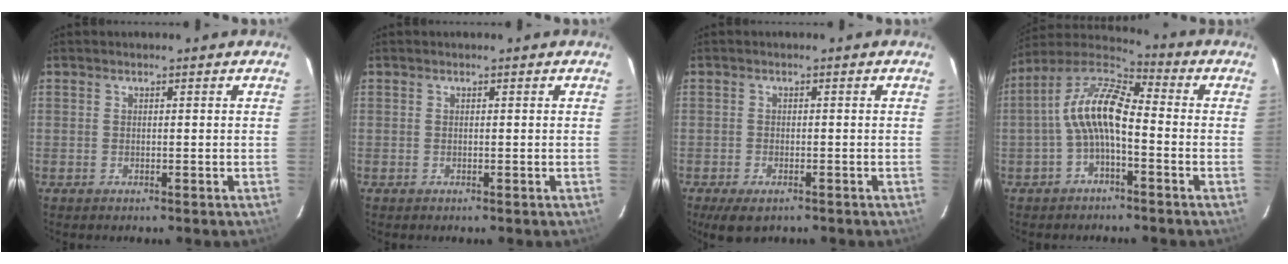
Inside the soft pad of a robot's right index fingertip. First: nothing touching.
{"total": 0.0}
{"total": 4.9, "force": [-3.3, 2.1, 2.8], "torque": [-0.065, -0.020, -0.055]}
{"total": 10.4, "force": [-2.0, 3.9, 9.4], "torque": [-0.196, 0.021, -0.041]}